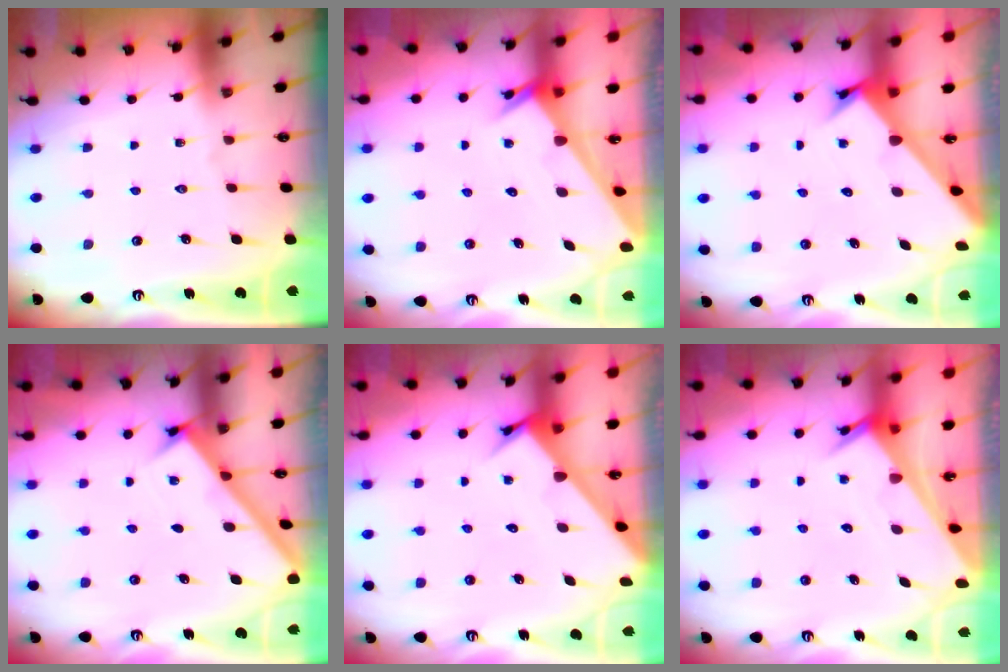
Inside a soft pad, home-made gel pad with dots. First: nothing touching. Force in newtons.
{"total": 2.0, "press": 2.0, "slide": 0.1}
{"total": 2.5, "press": 2.5, "slide": 0.2}
{"total": 2.6, "press": 2.6, "slide": 0.3}
{"total": 3.5, "press": 3.5, "slide": 0.1}
{"total": 3.1, "press": 3.1, "slide": 0.2}